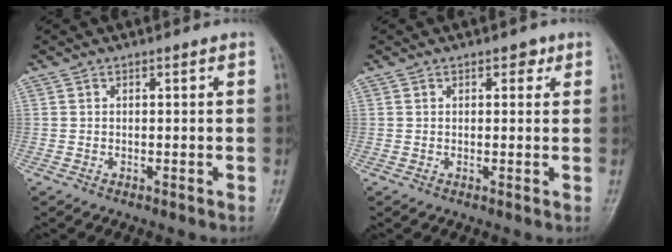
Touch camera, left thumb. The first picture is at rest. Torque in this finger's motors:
{"motor_torque": [-0.05, 0.02, -0.08, -0.09, 0.04]}